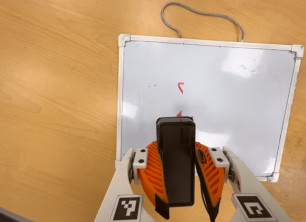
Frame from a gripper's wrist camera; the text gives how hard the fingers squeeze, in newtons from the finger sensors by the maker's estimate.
{"total": 9.3, "left": 7.7, "right": 11.0}